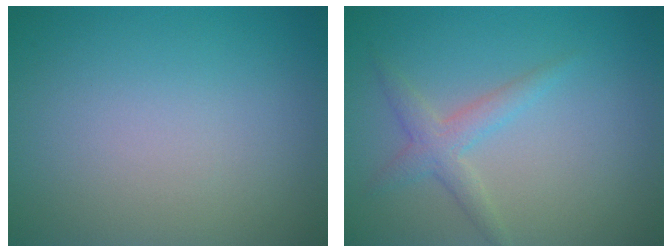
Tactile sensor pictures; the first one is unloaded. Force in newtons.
{"total": 2.3, "press": 2.2, "slide": 0.1}